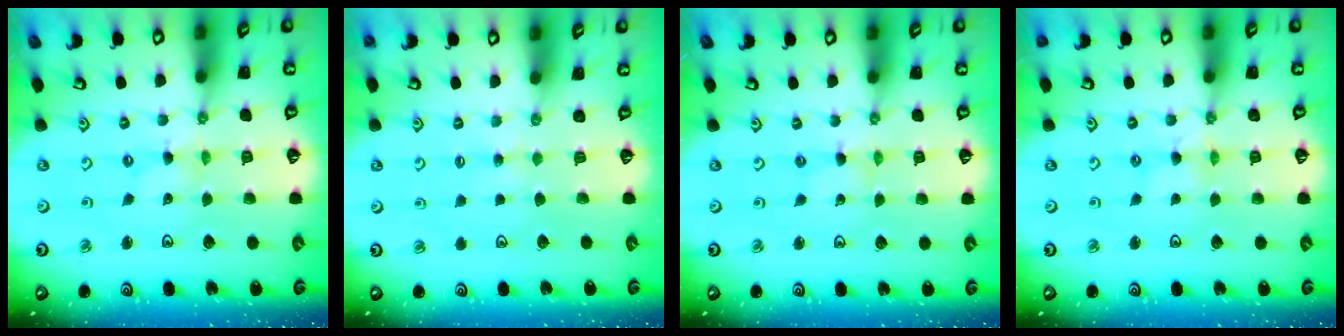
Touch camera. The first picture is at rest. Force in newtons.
{"total": 2.7, "press": 2.7, "slide": 0.4}
{"total": 1.3, "press": 1.3, "slide": 0.1}
{"total": 1.0, "press": 0.9, "slide": 0.2}